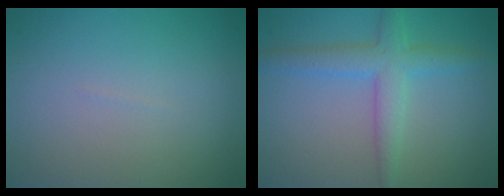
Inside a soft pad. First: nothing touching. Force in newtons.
{"total": 3.7, "press": 3.7, "slide": 0.0}